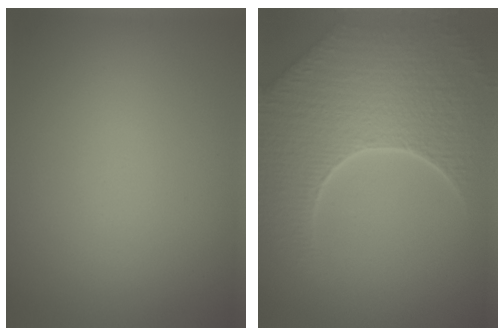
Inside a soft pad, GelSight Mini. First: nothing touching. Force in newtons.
{"total": 8.6, "press": 6.1, "slide": 6.1}